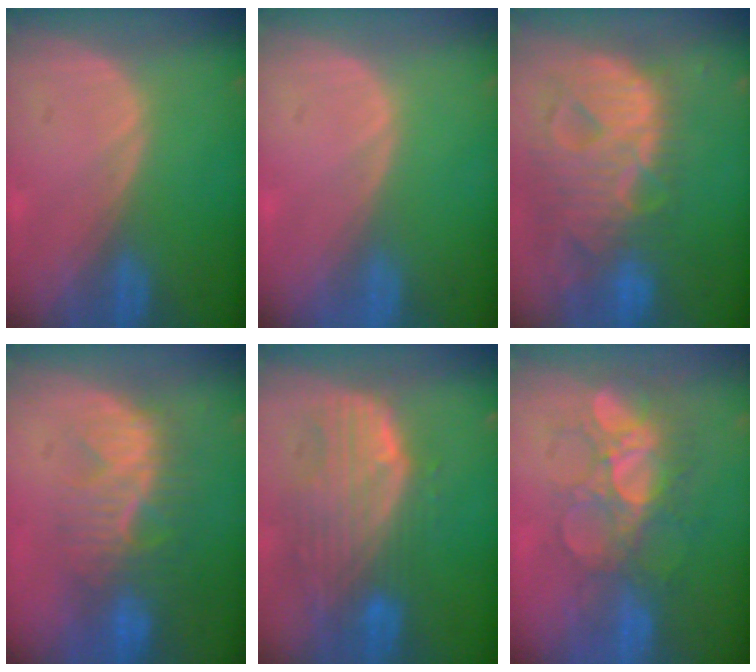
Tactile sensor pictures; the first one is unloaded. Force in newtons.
{"total": 0.0}
{"total": 13.4, "press": 11.4, "slide": 7.0}
{"total": 9.3, "press": 8.4, "slide": 3.9}
{"total": 10.5, "press": 9.0, "slide": 5.3}
{"total": 9.3, "press": 8.5, "slide": 3.8}